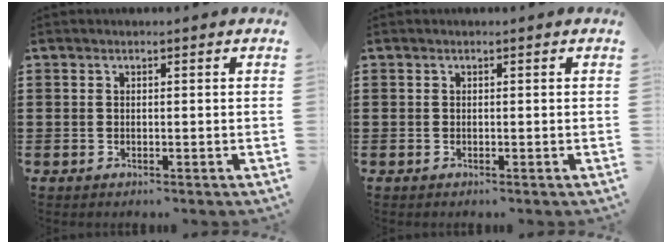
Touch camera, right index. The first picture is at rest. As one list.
[{"total": 0.0}]